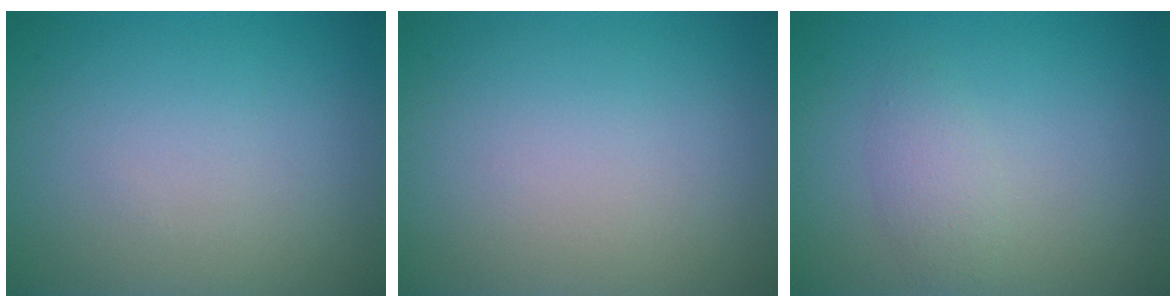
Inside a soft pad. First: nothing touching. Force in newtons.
{"total": 0.0}
{"total": 1.8, "press": 1.8, "slide": 0.1}